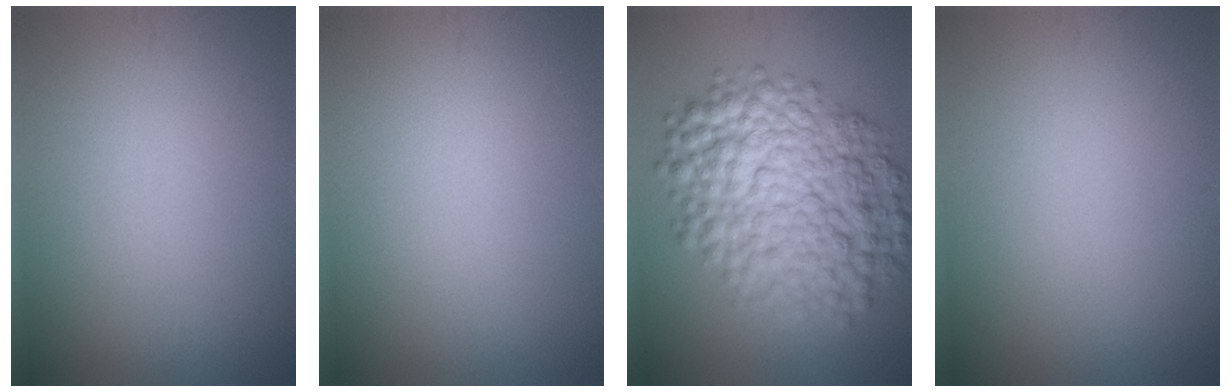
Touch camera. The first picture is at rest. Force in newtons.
{"total": 0.0}
{"total": 10.9, "press": 10.9, "slide": 0.2}
{"total": 0.0}